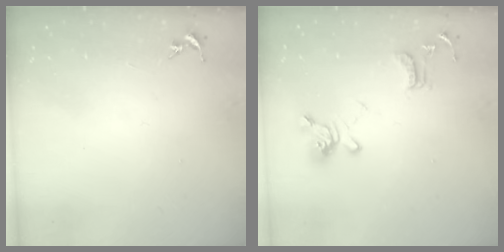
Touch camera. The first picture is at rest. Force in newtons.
{"total": 14.3, "press": 14.2, "slide": 1.5}